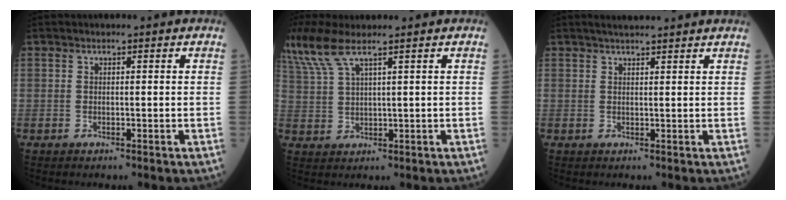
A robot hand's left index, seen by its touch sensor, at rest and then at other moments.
{"total": 8.4, "force": [6.1, 1.0, 5.6], "torque": [-0.148, 0.015, 0.128]}
{"total": 4.6, "force": [4.1, -0.1, 2.1], "torque": [-0.028, 0.025, 0.056]}